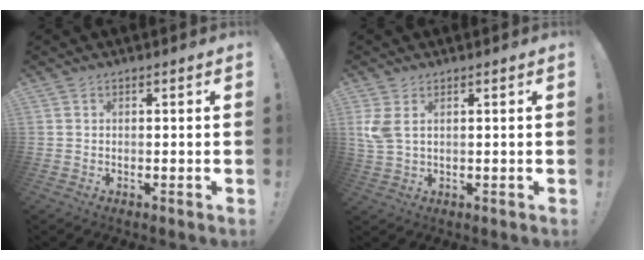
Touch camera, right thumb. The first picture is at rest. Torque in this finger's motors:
{"motor_torque": [-0.23, 0.17, 0.59, 0.24, 0.00]}